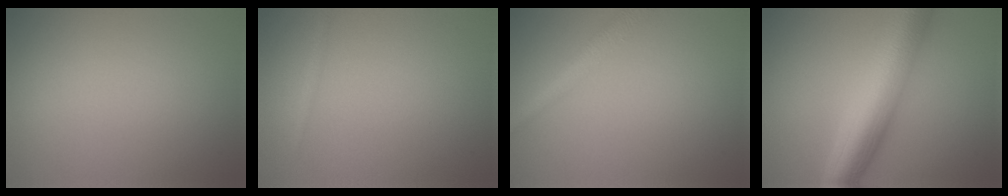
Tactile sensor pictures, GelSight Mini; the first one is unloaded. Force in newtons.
{"total": 0.6, "press": 0.6, "slide": 0.0}
{"total": 2.5, "press": 2.5, "slide": 0.1}
{"total": 9.2, "press": 9.2, "slide": 0.4}